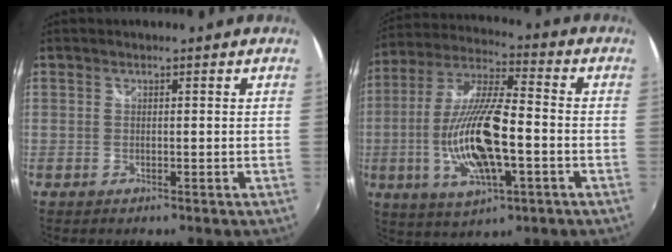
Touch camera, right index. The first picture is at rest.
{"total": 17.3, "force": [-4.2, 5.3, 16.0], "torque": [-0.325, -0.010, -0.074]}